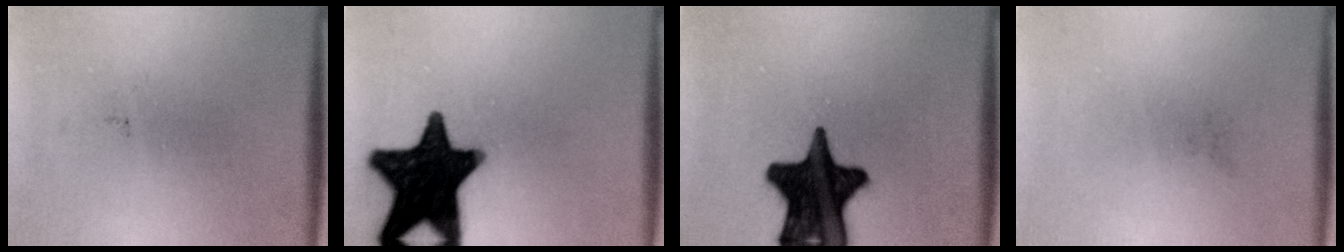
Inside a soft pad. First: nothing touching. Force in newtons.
{"total": 19.3}
{"total": 18.9}
{"total": 0.0}